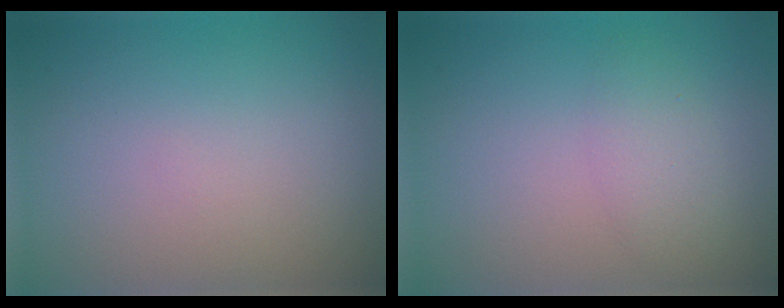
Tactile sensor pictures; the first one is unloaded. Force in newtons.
{"total": 2.2, "press": 2.2, "slide": 0.1}